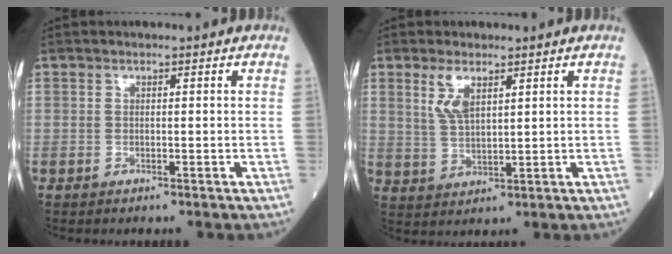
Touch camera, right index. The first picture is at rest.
{"total": 4.5, "force": [2.5, 1.5, 3.5], "torque": [-0.080, 0.001, 0.058]}